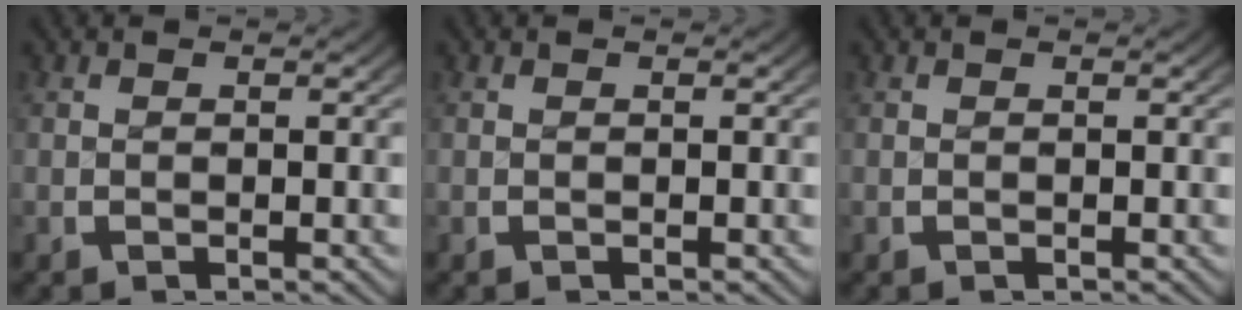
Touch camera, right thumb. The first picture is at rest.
{"total": 0.0}
{"total": 0.0}